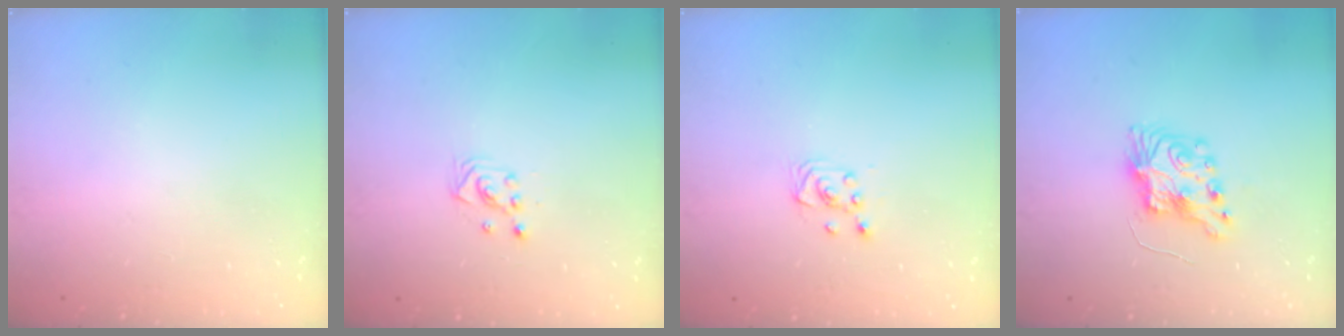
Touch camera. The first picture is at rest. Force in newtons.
{"total": 2.2, "press": 2.2, "slide": 0.2}
{"total": 2.6, "press": 2.4, "slide": 1.0}
{"total": 8.4, "press": 8.4, "slide": 0.2}